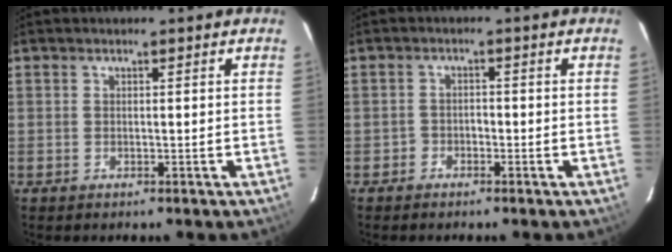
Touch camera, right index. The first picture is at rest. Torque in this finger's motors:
{"motor_torque": [0.03, 0.07, -0.02, 0.00]}